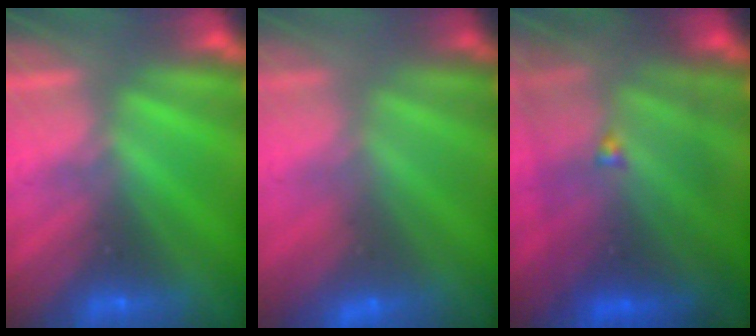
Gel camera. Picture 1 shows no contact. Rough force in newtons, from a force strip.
{"total": 2.7}
{"total": 7.4}